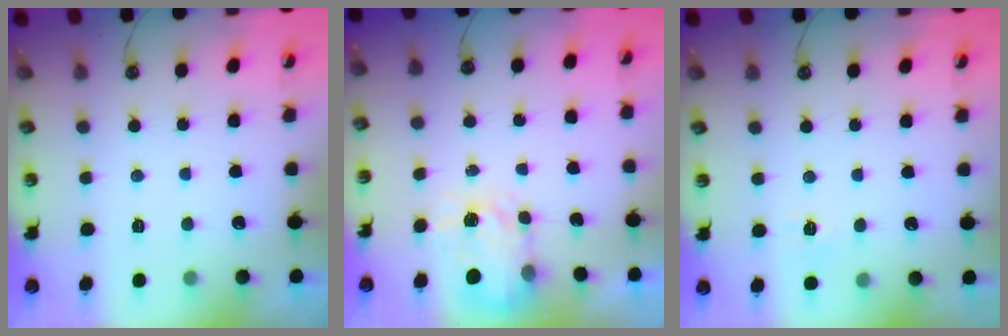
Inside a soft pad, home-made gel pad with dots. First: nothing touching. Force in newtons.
{"total": 3.8, "press": 3.7, "slide": 0.6}
{"total": 5.6, "press": 5.6, "slide": 0.5}